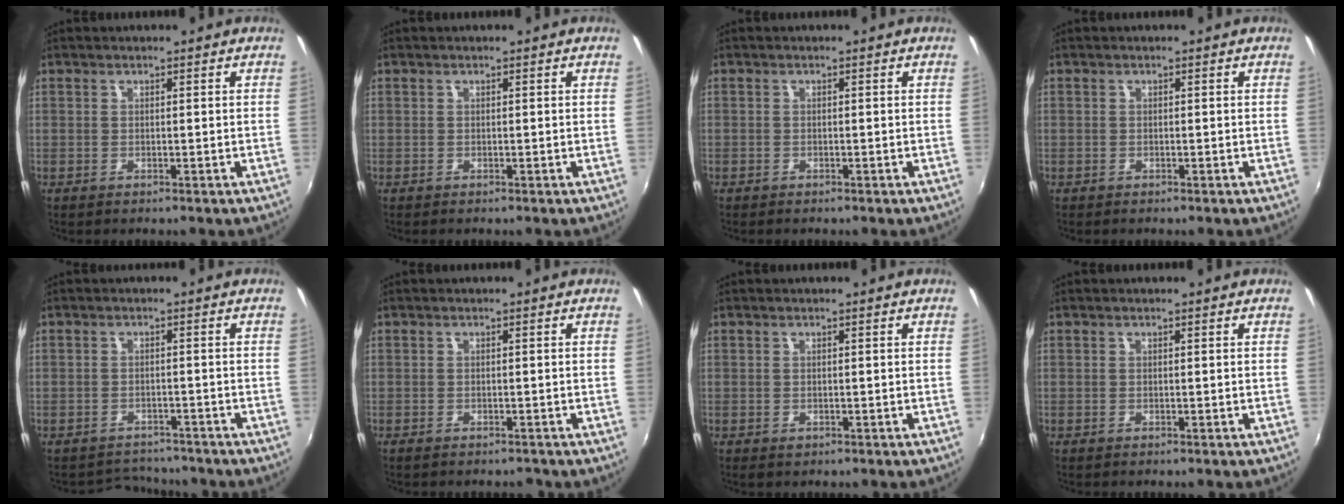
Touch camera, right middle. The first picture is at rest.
{"total": 0.0}
{"total": 0.8, "force": [-0.7, 0.5, 0.0], "torque": [-0.004, 0.001, -0.012]}
{"total": 1.0, "force": [-0.5, 0.8, -0.1], "torque": [-0.002, 0.003, -0.007]}
{"total": 4.2, "force": [-3.9, 1.5, -0.5], "torque": [-0.004, 0.012, -0.063]}
{"total": 1.9, "force": [-1.6, 0.8, 0.6], "torque": [-0.014, -0.008, -0.023]}
{"total": 0.7, "force": [-0.3, 0.5, 0.2], "torque": [-0.003, -0.004, -0.005]}
{"total": 0.0}